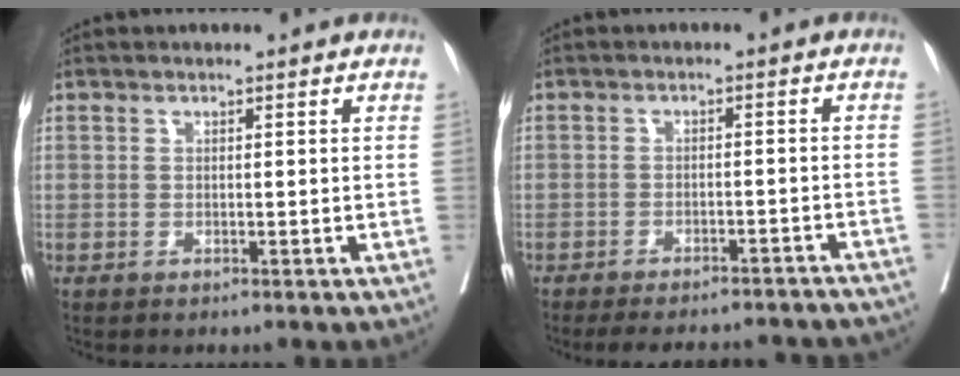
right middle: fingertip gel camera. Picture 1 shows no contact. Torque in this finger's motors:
{"motor_torque": [1.09, -1.05, 0.43, 0.07]}